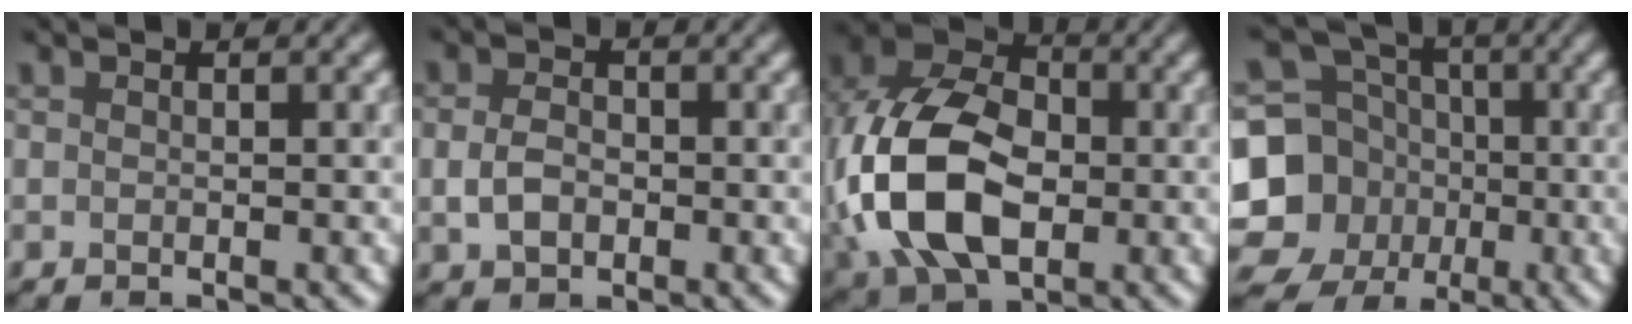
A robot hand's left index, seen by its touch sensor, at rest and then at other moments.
{"total": 2.6, "force": [-0.4, 1.9, 1.8], "torque": [-0.038, -0.003, -0.010]}
{"total": 14.0, "force": [-2.4, 9.5, 10.1], "torque": [-0.234, -0.009, -0.057]}
{"total": 10.1, "force": [-2.2, 9.1, 3.6], "torque": [-0.091, -0.023, -0.053]}